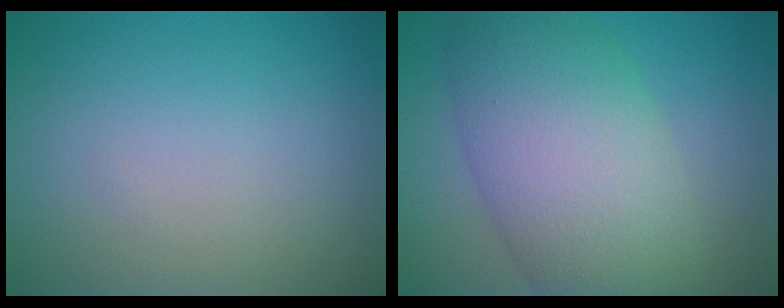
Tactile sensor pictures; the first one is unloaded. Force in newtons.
{"total": 9.9, "press": 9.9, "slide": 0.5}